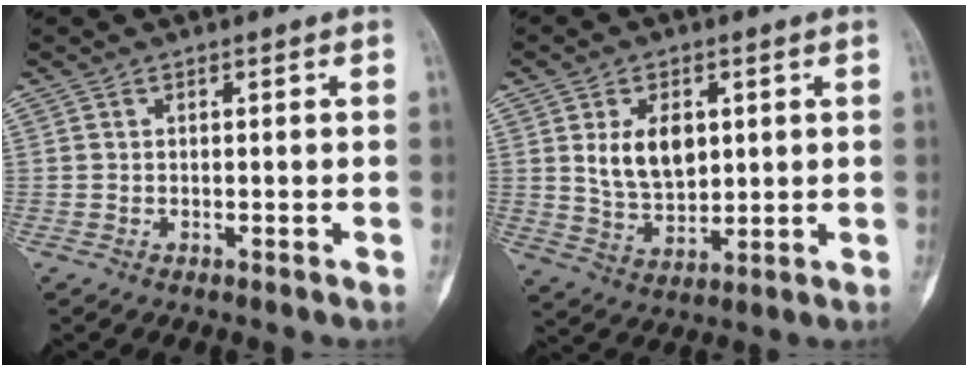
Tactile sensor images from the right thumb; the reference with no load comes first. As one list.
[{"total": 9.3, "force": [2.3, 6.0, 6.7], "torque": [-0.094, -0.017, 0.054]}]